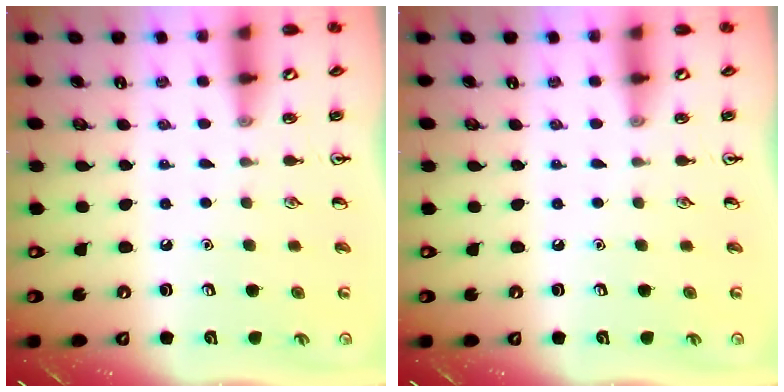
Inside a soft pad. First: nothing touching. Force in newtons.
{"total": 0.0}